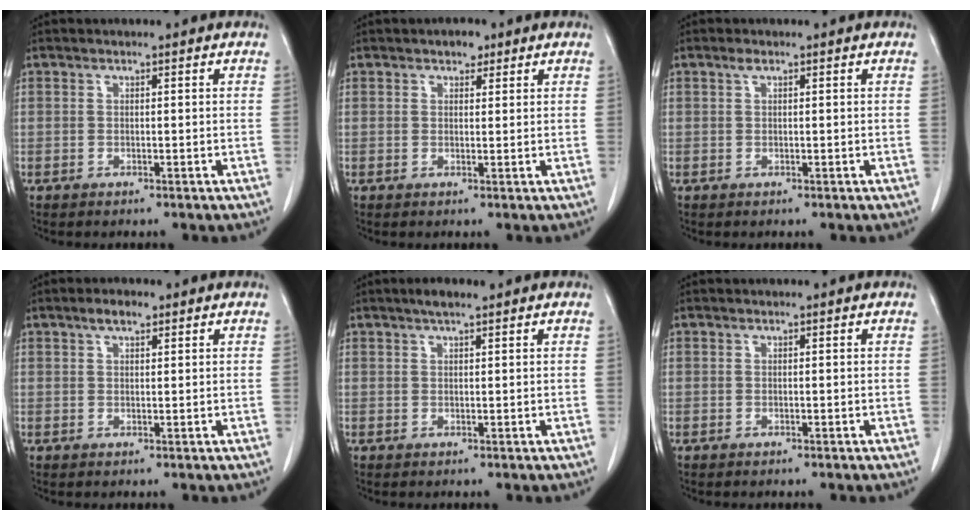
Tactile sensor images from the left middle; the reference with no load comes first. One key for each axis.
{"total": 1.9, "fx": 1.2, "fy": 1.1, "fz": 0.8, "tx": -0.014, "ty": 0.003, "tz": 0.017}
{"total": 0.7, "fx": 0.4, "fy": 0.3, "fz": 0.5, "tx": -0.012, "ty": 0.005, "tz": 0.007}
{"total": 2.5, "fx": 1.6, "fy": 0.9, "fz": 1.6, "tx": -0.035, "ty": 0.007, "tz": 0.028}
{"total": 2.3, "fx": 1.7, "fy": 0.5, "fz": 1.5, "tx": -0.032, "ty": 0.008, "tz": 0.029}
{"total": 0.0}